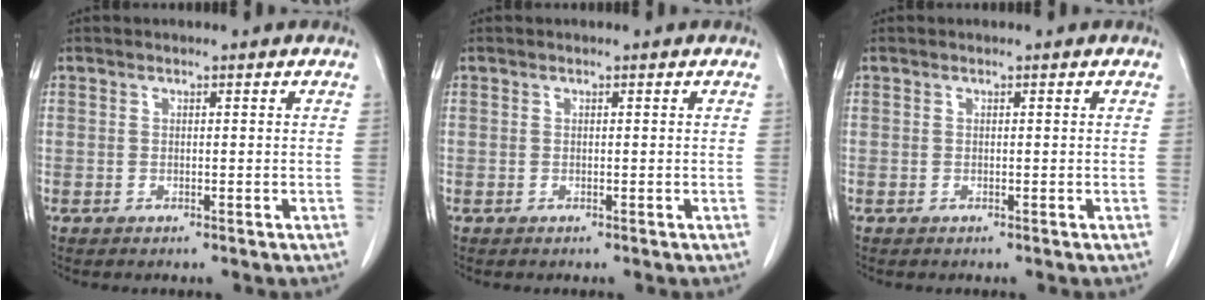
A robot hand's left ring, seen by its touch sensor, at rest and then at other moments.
{"total": 0.0}
{"total": 0.0}